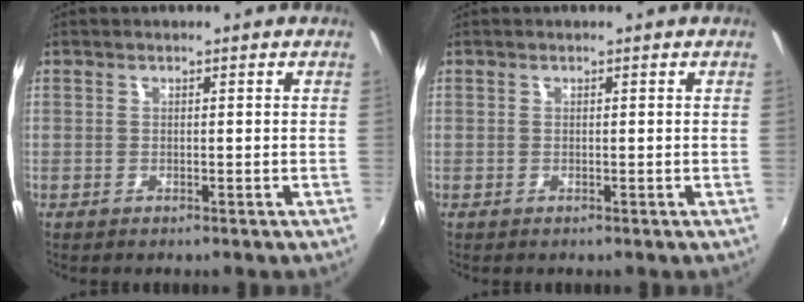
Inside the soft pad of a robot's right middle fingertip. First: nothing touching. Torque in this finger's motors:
{"motor_torque": [0.00, 0.00, 0.00, 0.00]}